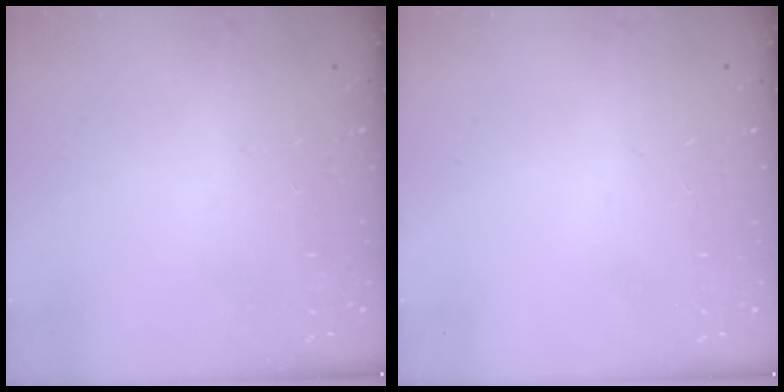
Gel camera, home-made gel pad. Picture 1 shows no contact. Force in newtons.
{"total": 0.0}